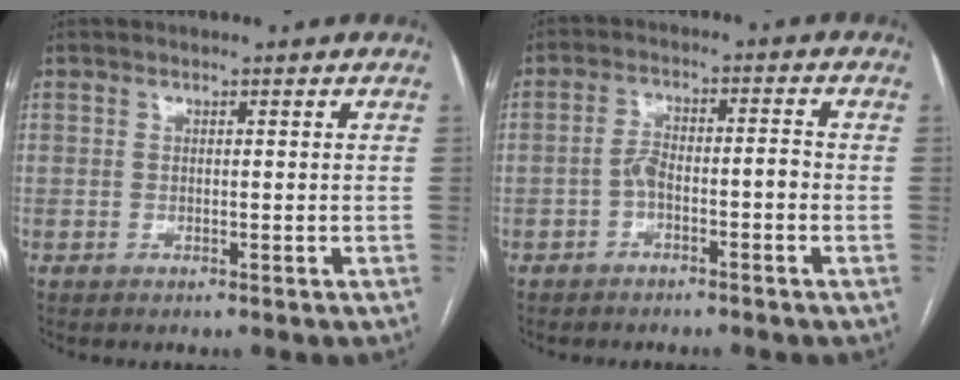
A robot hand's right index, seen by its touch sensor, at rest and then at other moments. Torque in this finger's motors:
{"motor_torque": [0.63, -0.35, 0.14, 0.08]}